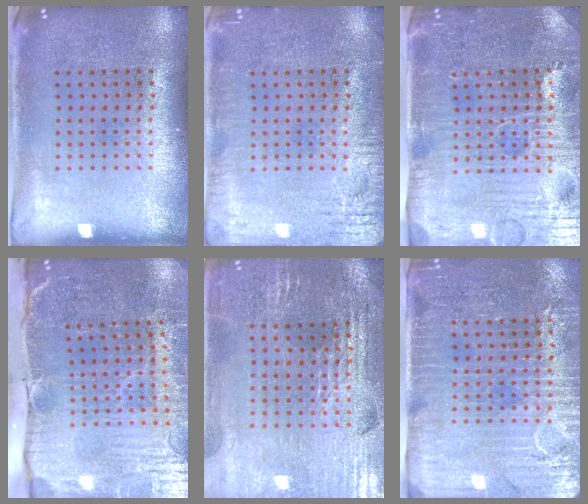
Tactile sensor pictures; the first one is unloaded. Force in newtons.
{"total": 3.0, "press": 3.0, "slide": 0.2}
{"total": 4.9, "press": 4.4, "slide": 2.0}
{"total": 5.1, "press": 4.3, "slide": 2.7}
{"total": 2.9, "press": 2.8, "slide": 0.5}
{"total": 3.5, "press": 3.2, "slide": 1.4}